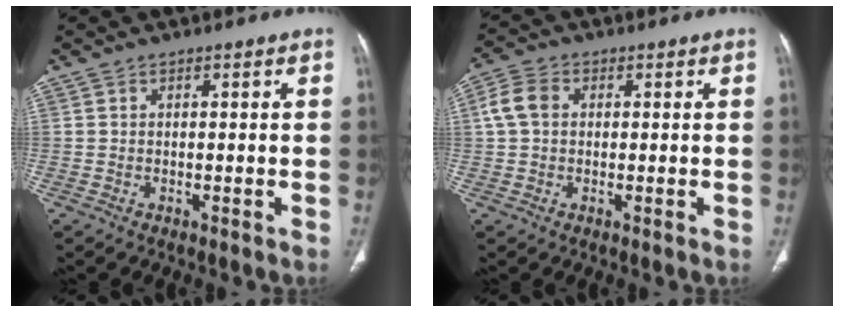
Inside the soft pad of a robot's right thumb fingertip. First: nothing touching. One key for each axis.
{"total": 5.3, "fx": 0.9, "fy": 4.0, "fz": 3.4, "tx": -0.071, "ty": 0.013, "tz": 0.015}